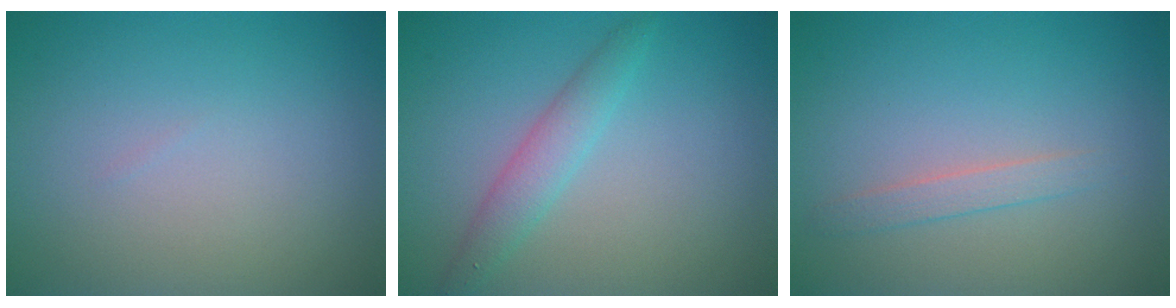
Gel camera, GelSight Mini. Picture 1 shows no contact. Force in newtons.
{"total": 2.4, "press": 2.4, "slide": 0.1}
{"total": 1.4, "press": 1.4, "slide": 0.1}